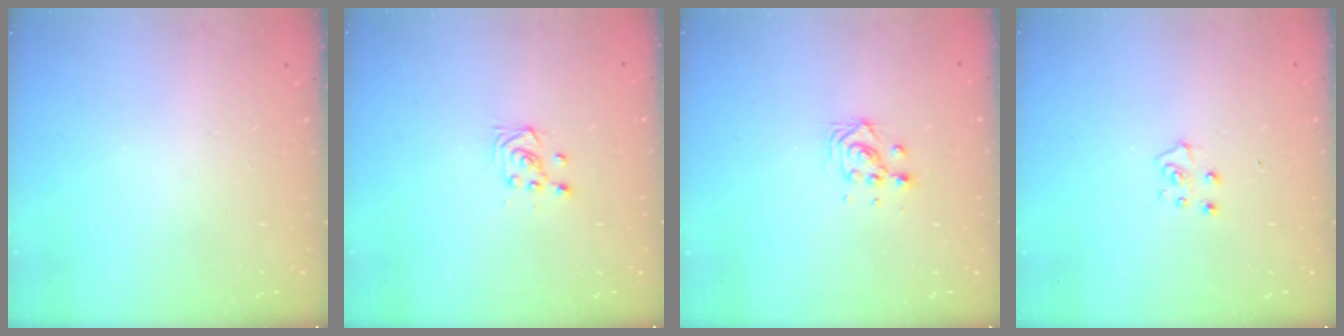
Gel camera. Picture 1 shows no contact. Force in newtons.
{"total": 3.6, "press": 3.5, "slide": 1.2}
{"total": 4.5, "press": 4.5, "slide": 0.2}
{"total": 5.3, "press": 5.3, "slide": 0.5}